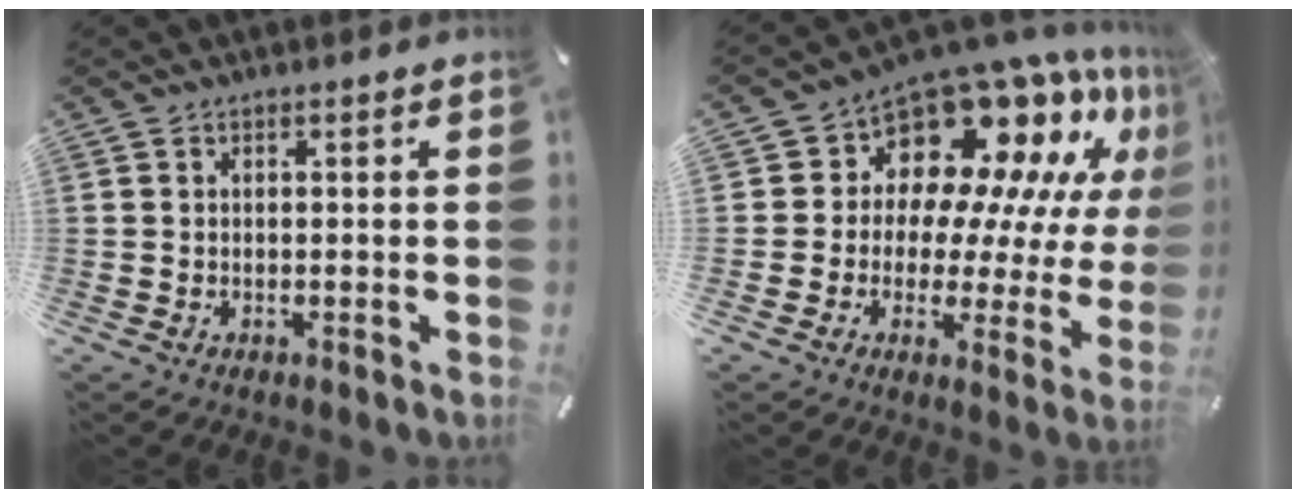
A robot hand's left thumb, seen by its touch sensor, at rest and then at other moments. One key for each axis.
{"total": 14.7, "fx": 11.6, "fy": 7.8, "fz": 4.7, "tx": -0.066, "ty": -0.124, "tz": 0.193}